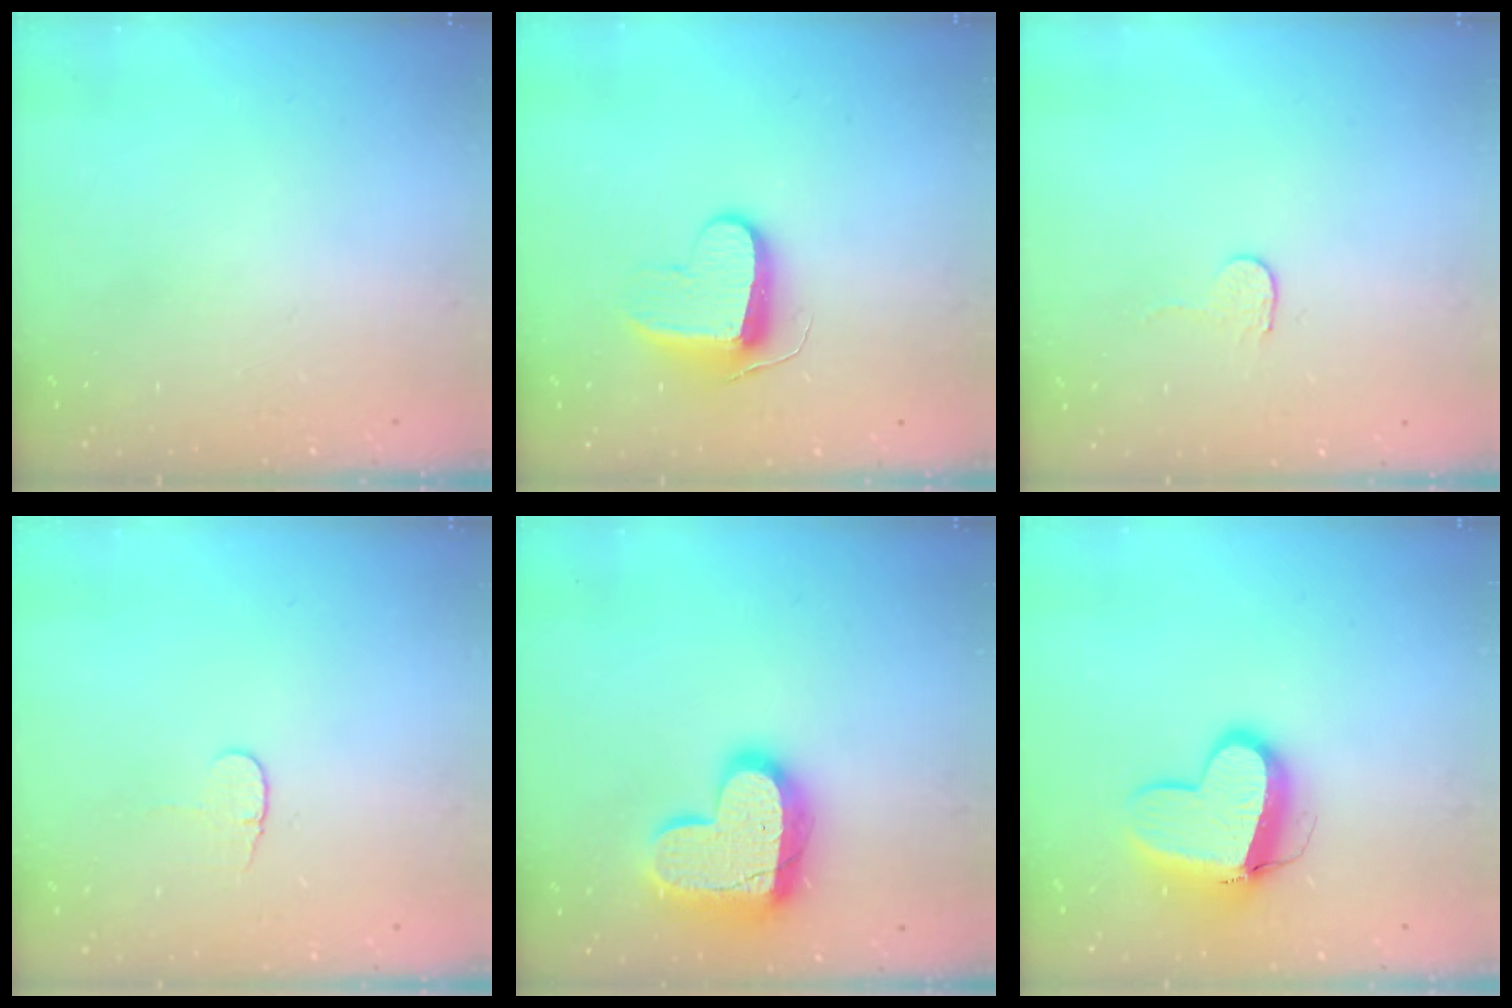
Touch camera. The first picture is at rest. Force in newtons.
{"total": 9.5, "press": 9.5, "slide": 0.1}
{"total": 2.7, "press": 2.7, "slide": 0.2}
{"total": 3.7, "press": 3.7, "slide": 0.5}
{"total": 18.0, "press": 17.9, "slide": 1.3}
{"total": 12.4, "press": 12.3, "slide": 1.7}